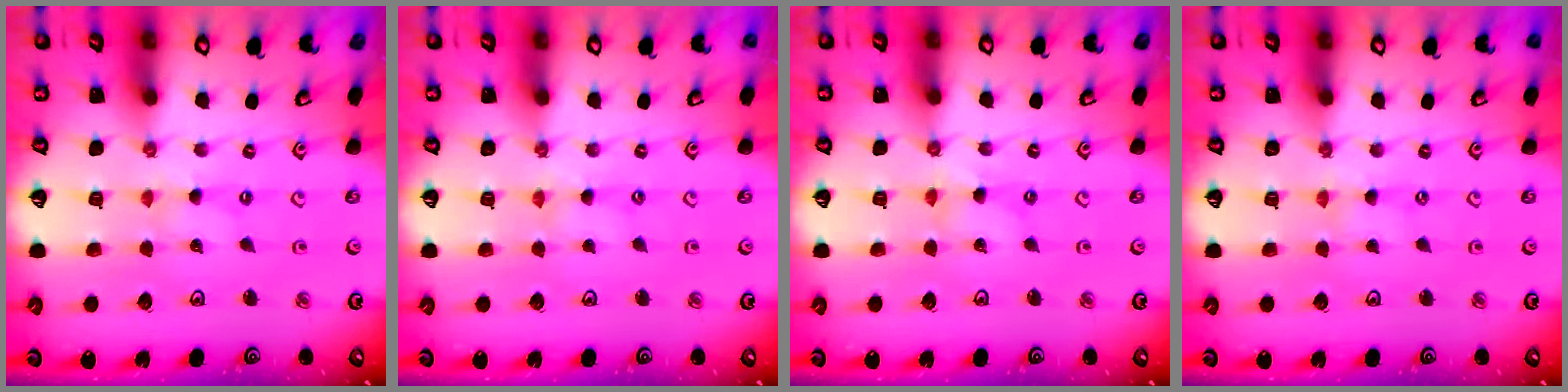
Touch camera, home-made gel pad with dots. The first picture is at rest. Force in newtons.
{"total": 2.1, "press": 2.1, "slide": 0.3}
{"total": 1.1, "press": 1.1, "slide": 0.1}
{"total": 0.0}